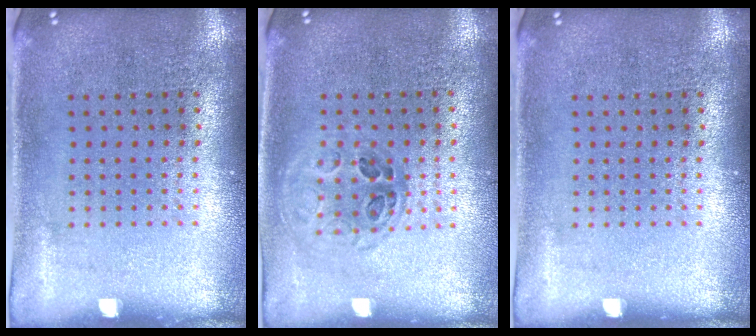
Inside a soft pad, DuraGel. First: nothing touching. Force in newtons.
{"total": 1.0, "press": 0.9, "slide": 0.3}
{"total": 0.0}